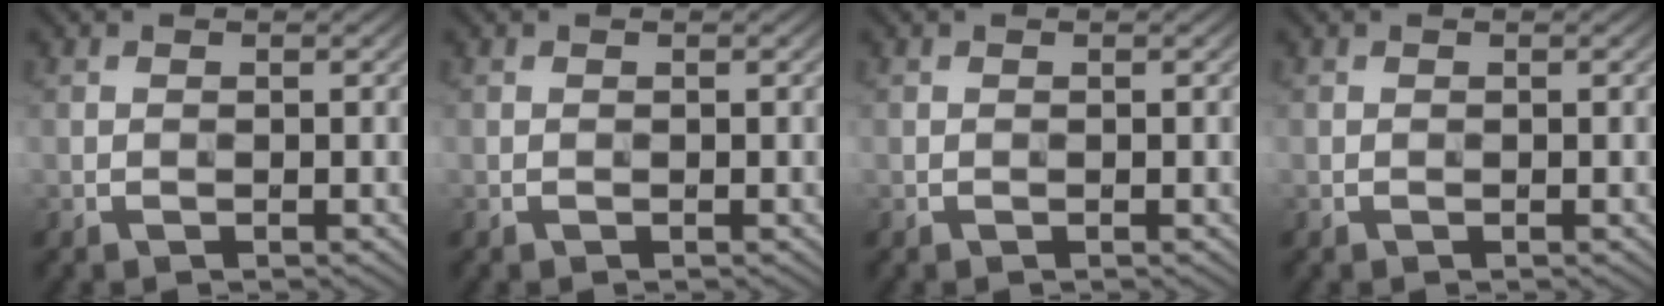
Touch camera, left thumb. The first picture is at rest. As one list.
[{"total": 0.0}, {"total": 0.0}, {"total": 0.0}]